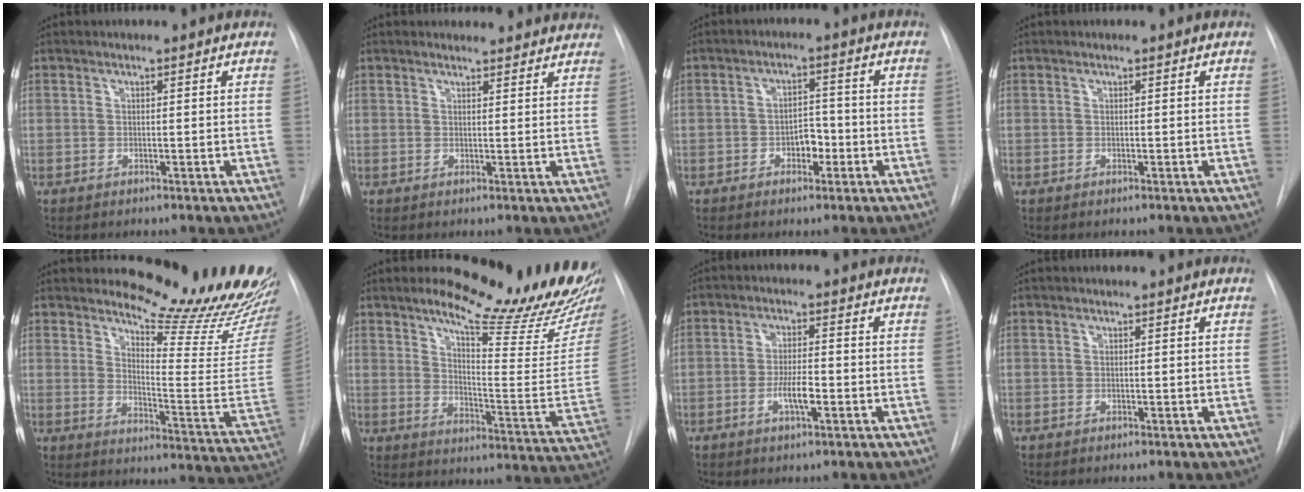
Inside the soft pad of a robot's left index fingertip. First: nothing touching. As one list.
[{"total": 7.4, "force": [7.1, 2.1, 0.8], "torque": [0.014, 0.006, 0.056]}, {"total": 3.7, "force": [-1.6, 2.2, 2.5], "torque": [-0.031, 0.007, -0.027]}, {"total": 0.0}, {"total": 20.2, "force": [18.9, 2.1, 6.9], "torque": [-0.095, -0.140, 0.225]}, {"total": 21.7, "force": [18.7, 1.1, 11.0], "torque": [-0.154, -0.110, 0.233]}, {"total": 4.3, "force": [-1.6, 0.9, 3.9], "torque": [-0.072, -0.001, -0.029]}, {"total": 0.0}]